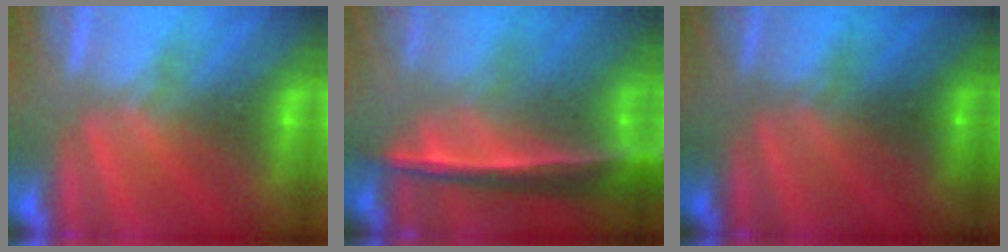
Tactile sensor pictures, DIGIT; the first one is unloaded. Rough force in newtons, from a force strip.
{"total": 7.1}
{"total": 2.7}